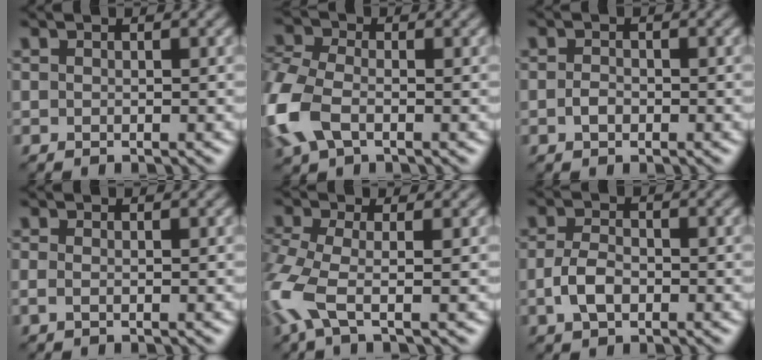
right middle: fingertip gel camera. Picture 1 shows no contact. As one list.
[{"total": 6.8, "force": [-2.0, 4.2, 4.9], "torque": [-0.146, -0.001, -0.060]}, {"total": 1.1, "force": [-0.6, 0.8, 0.7], "torque": [-0.017, -0.003, -0.016]}, {"total": 0.6, "force": [-0.2, 0.2, 0.5], "torque": [-0.017, -0.001, -0.008]}, {"total": 5.7, "force": [-2.5, 2.0, 4.7], "torque": [-0.132, -0.009, -0.067]}, {"total": 2.8, "force": [-0.9, 1.7, 2.0], "torque": [-0.046, -0.002, -0.023]}]